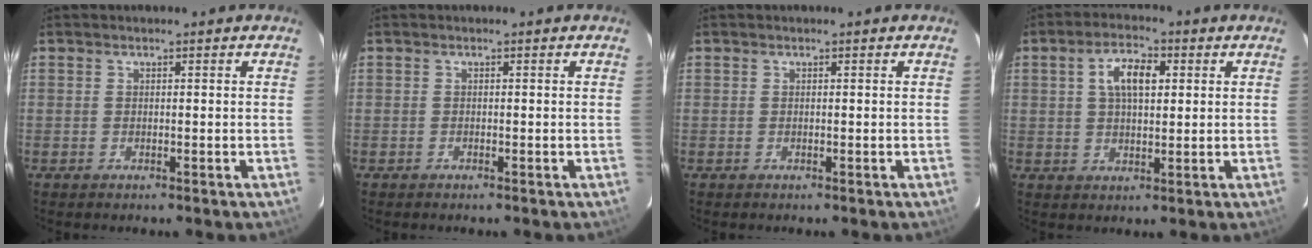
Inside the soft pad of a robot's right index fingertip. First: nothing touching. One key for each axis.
{"total": 0.0}
{"total": 0.0}
{"total": 6.7, "fx": 1.9, "fy": 3.3, "fz": 5.6, "tx": -0.101, "ty": 0.016, "tz": 0.035}